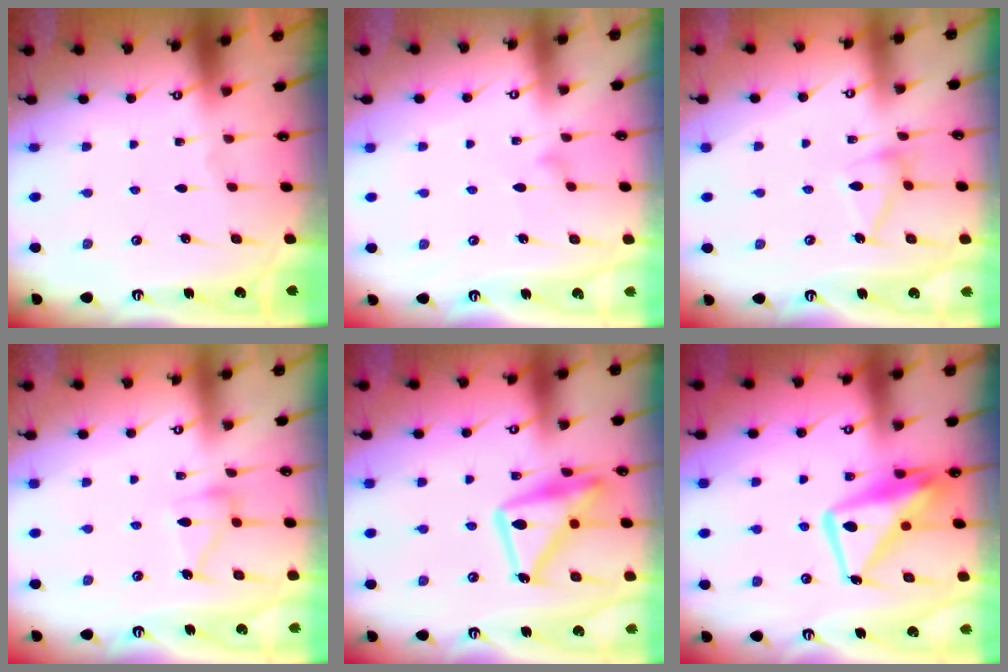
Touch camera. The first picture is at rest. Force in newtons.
{"total": 8.5, "press": 8.4, "slide": 0.6}
{"total": 12.1, "press": 12.1, "slide": 0.3}
{"total": 11.4, "press": 11.4, "slide": 0.5}
{"total": 17.7, "press": 17.6, "slide": 1.3}
{"total": 14.6, "press": 14.5, "slide": 1.3}